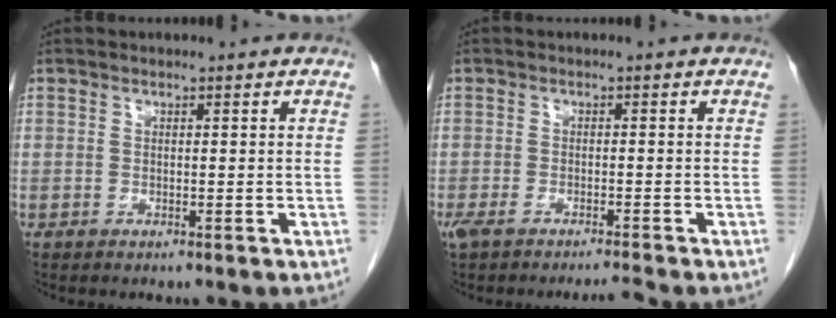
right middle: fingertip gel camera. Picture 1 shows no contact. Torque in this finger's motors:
{"motor_torque": [0.05, -0.03, 0.03, 0.01]}